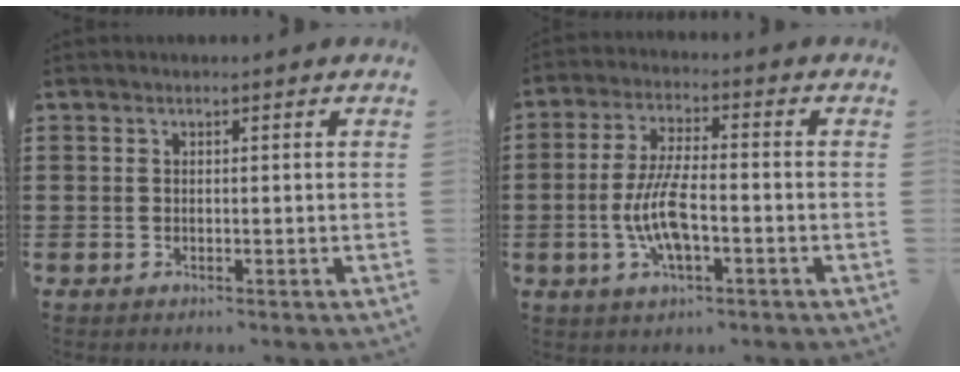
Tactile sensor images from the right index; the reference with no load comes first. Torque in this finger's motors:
{"motor_torque": [1.12, 0.83, 0.26, 0.08]}